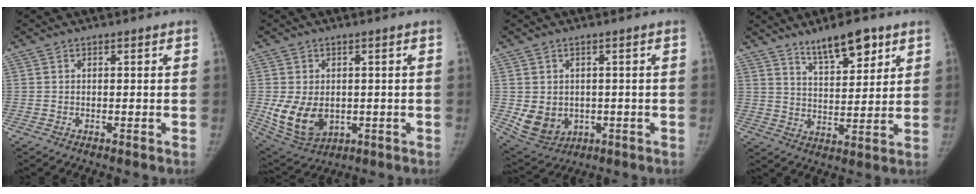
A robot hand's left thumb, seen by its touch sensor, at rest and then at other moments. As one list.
[{"total": 10.3, "force": [-1.0, 7.3, 7.1], "torque": [-0.118, -0.012, 0.004]}, {"total": 7.7, "force": [-0.6, 6.4, 4.2], "torque": [-0.061, -0.007, 0.016]}, {"total": 10.2, "force": [7.0, 3.5, 6.5], "torque": [-0.086, -0.042, 0.120]}]